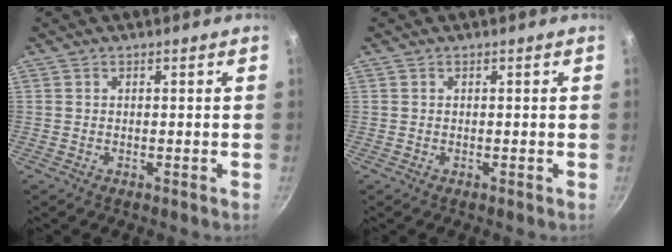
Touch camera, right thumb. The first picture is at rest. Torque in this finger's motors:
{"motor_torque": [0.00, 0.00, 0.00, 0.00, 0.00]}